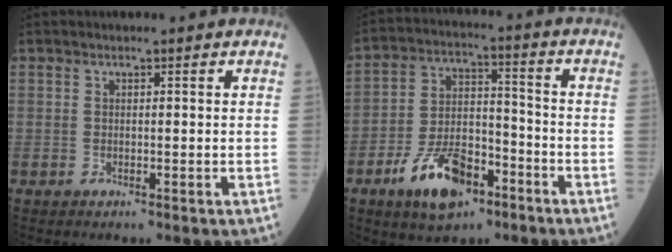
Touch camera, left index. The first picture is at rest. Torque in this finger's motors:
{"motor_torque": [0.66, 0.91, 0.66, 0.15]}